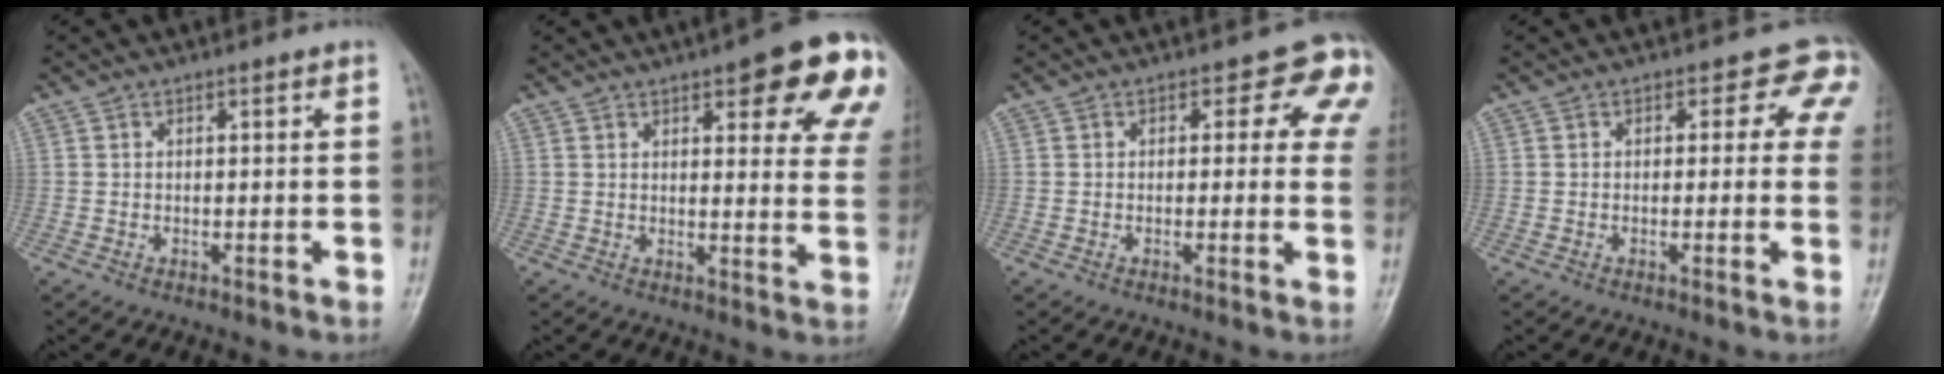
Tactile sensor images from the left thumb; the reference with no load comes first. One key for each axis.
{"total": 17.4, "fx": 9.2, "fy": 5.4, "fz": 13.8, "tx": -0.136, "ty": -0.030, "tz": 0.101}
{"total": 6.9, "fx": 3.2, "fy": 4.5, "fz": 4.2, "tx": -0.002, "ty": -0.009, "tz": 0.014}
{"total": 5.0, "fx": 2.5, "fy": 3.7, "fz": 2.3, "tx": 0.011, "ty": -0.007, "tz": 0.001}